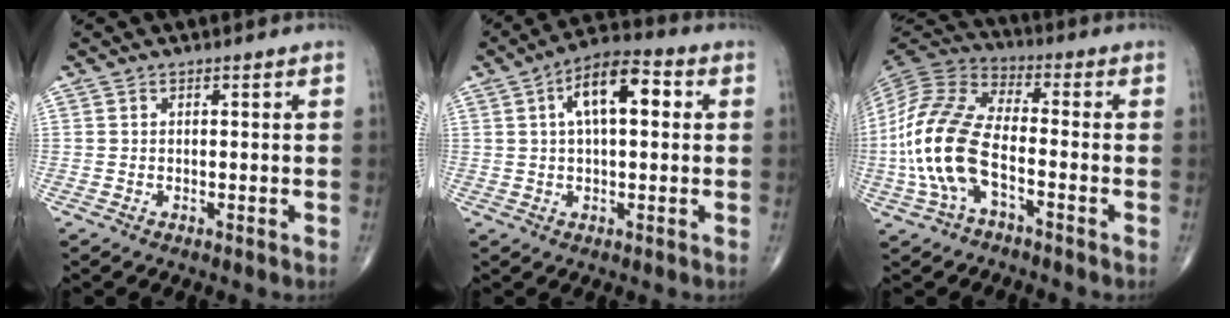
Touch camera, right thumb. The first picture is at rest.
{"total": 10.8, "force": [2.7, 4.8, 9.3], "torque": [-0.146, 0.022, 0.035]}
{"total": 16.0, "force": [-4.2, 7.8, 13.4], "torque": [-0.287, 0.032, -0.086]}